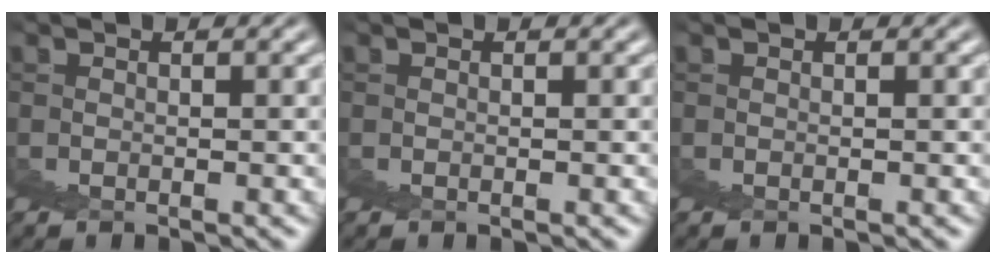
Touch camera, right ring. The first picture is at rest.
{"total": 0.0}
{"total": 0.0}